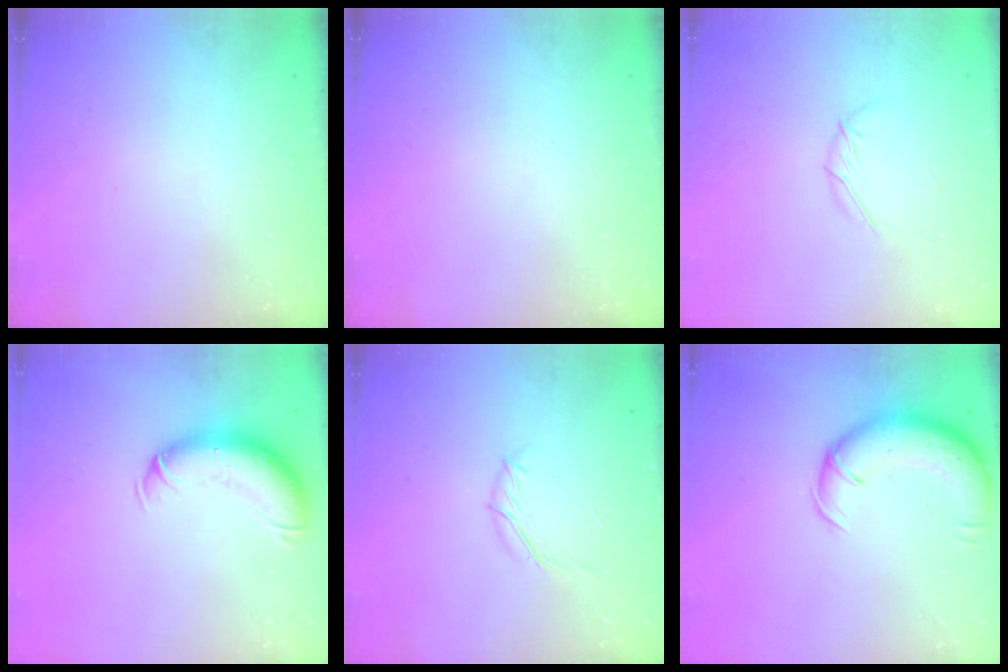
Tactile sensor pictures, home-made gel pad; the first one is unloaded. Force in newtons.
{"total": 0.0}
{"total": 5.7, "press": 5.7, "slide": 0.9}
{"total": 12.5, "press": 12.2, "slide": 3.0}
{"total": 6.4, "press": 6.2, "slide": 1.5}
{"total": 13.4, "press": 12.9, "slide": 3.5}